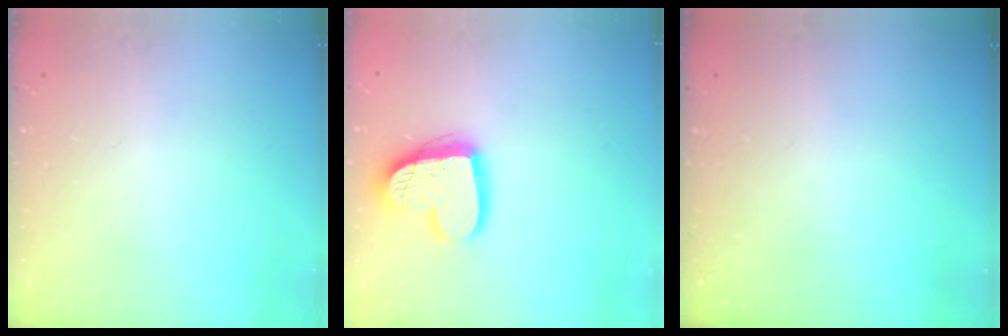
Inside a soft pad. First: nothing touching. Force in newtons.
{"total": 15.9, "press": 15.9, "slide": 1.2}
{"total": 0.0}